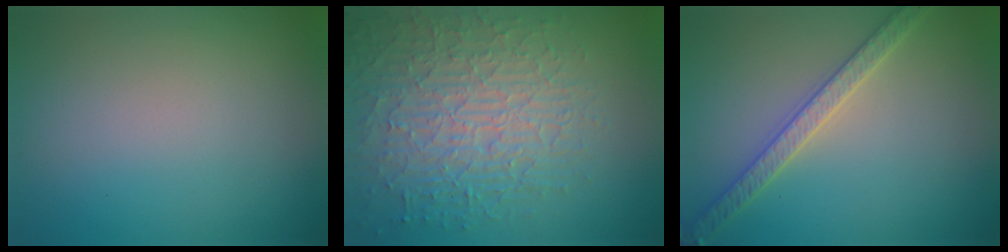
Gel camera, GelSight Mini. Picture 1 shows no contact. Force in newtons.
{"total": 8.2, "press": 5.9, "slide": 5.7}
{"total": 3.8, "press": 3.7, "slide": 0.8}